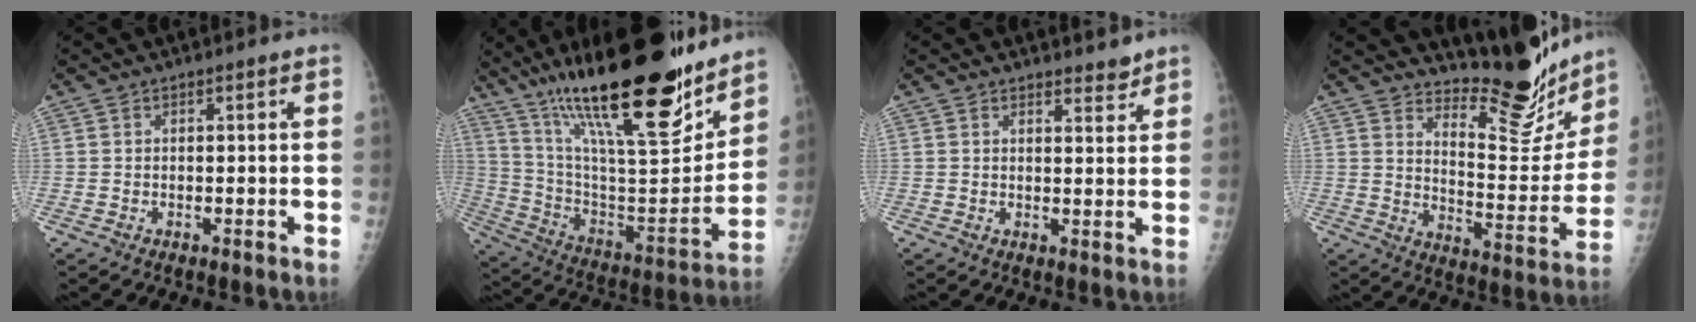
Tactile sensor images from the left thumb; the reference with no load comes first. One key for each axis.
{"total": 32.1, "fx": 22.1, "fy": 7.9, "fz": 21.9, "tx": -0.337, "ty": -0.078, "tz": 0.368}
{"total": 2.8, "fx": 2.6, "fy": 0.9, "fz": 0.7, "tx": 0.005, "ty": -0.020, "tz": 0.035}
{"total": 16.3, "fx": 14.8, "fy": 4.1, "fz": 5.6, "tx": -0.044, "ty": -0.134, "tz": 0.211}